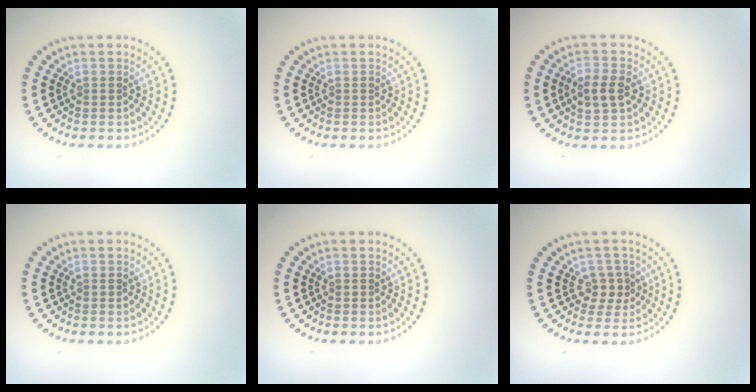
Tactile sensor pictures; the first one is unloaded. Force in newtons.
{"total": 0.0}
{"total": 2.8, "press": 2.8, "slide": 0.3}
{"total": 0.0}
{"total": 0.0}
{"total": 1.9, "press": 1.6, "slide": 1.0}